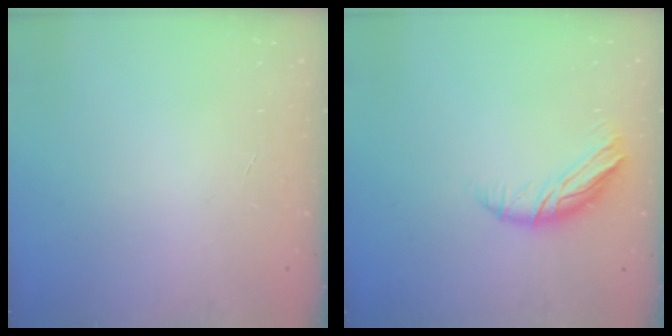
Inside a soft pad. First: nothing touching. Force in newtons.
{"total": 11.3, "press": 11.2, "slide": 1.9}